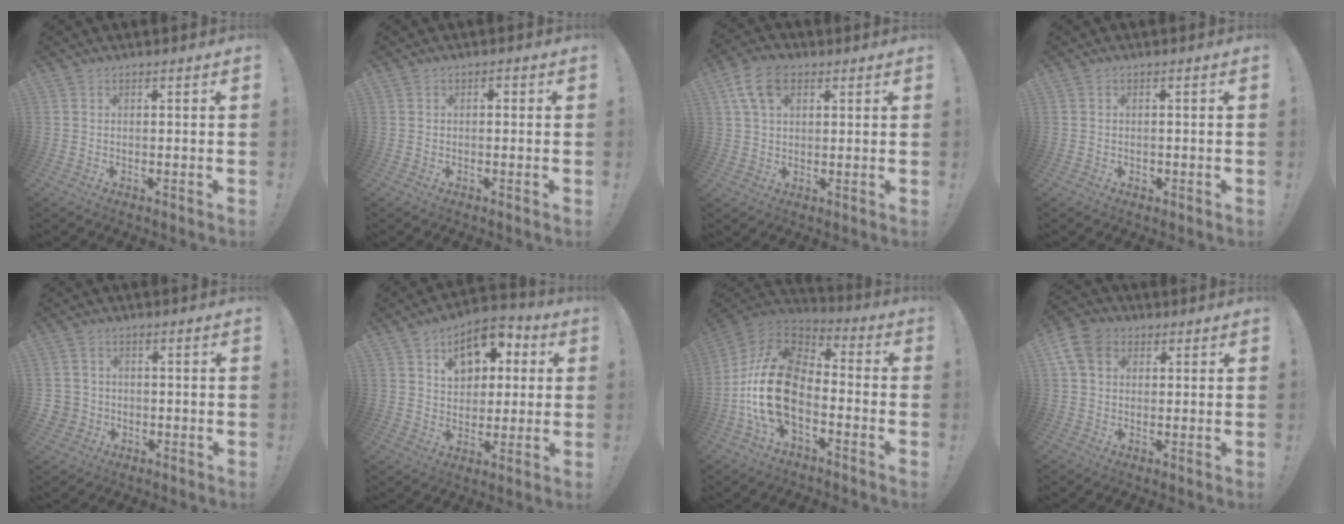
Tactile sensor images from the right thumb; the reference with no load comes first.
{"total": 1.1, "force": [-0.6, 0.7, 0.6], "torque": [-0.012, 0.006, -0.014]}
{"total": 10.1, "force": [4.2, 6.2, 6.9], "torque": [-0.135, 0.003, 0.082]}
{"total": 0.8, "force": [-0.2, 0.7, 0.2], "torque": [-0.011, 0.004, -0.004]}
{"total": 4.4, "force": [-0.1, 4.3, 1.2], "torque": [-0.021, 0.002, 0.000]}
{"total": 12.5, "force": [5.6, 8.7, 6.9], "torque": [-0.100, -0.023, 0.107]}
{"total": 20.2, "force": [-3.9, 12.5, 15.4], "torque": [-0.304, 0.031, -0.057]}
{"total": 9.7, "force": [3.1, 7.3, 5.6], "torque": [-0.120, 0.004, 0.065]}